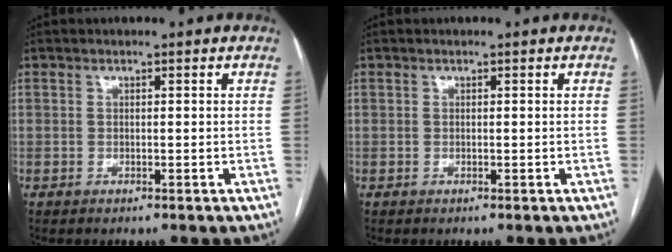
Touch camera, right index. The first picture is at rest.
{"total": 0.0}